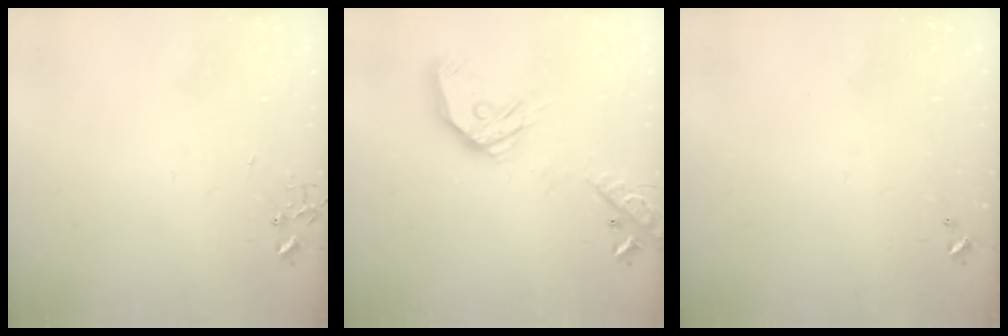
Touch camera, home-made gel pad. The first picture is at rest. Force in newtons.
{"total": 18.8, "press": 18.6, "slide": 3.0}
{"total": 0.0}